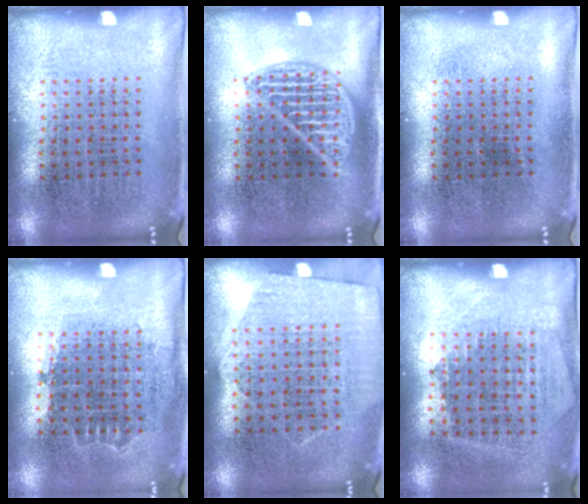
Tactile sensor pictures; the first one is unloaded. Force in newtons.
{"total": 1.8, "press": 1.8, "slide": 0.2}
{"total": 0.0}
{"total": 0.8, "press": 0.7, "slide": 0.3}
{"total": 1.3, "press": 1.1, "slide": 0.7}
{"total": 1.2, "press": 1.1, "slide": 0.5}